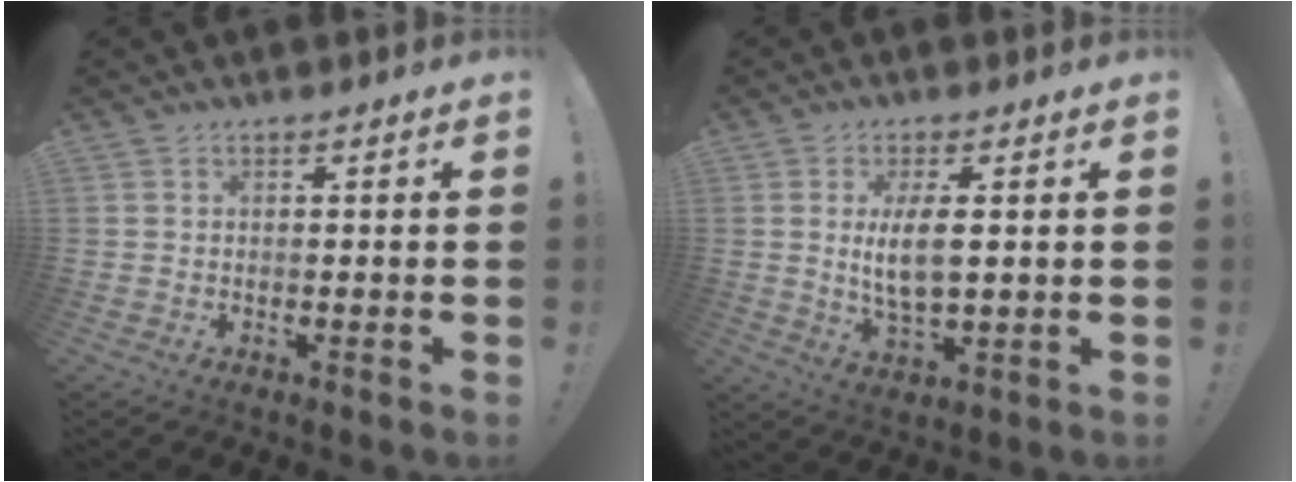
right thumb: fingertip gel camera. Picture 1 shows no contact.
{"total": 8.0, "force": [1.3, 2.8, 7.4], "torque": [-0.144, -0.015, 0.017]}